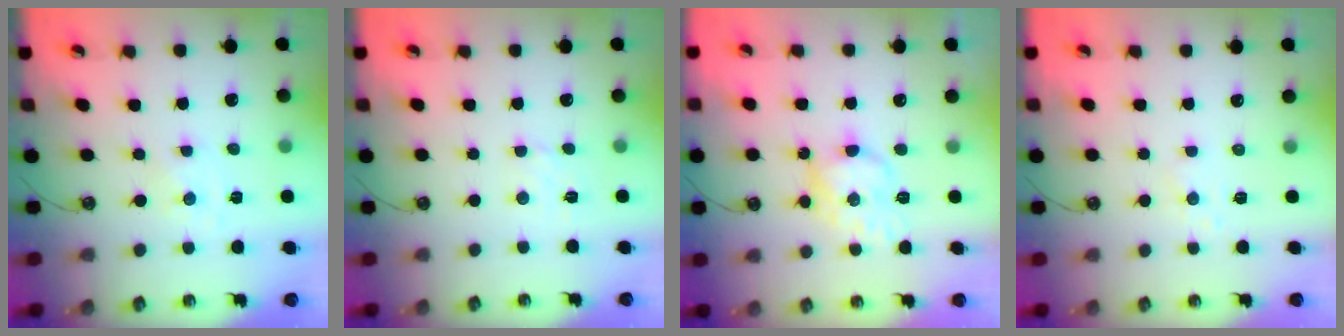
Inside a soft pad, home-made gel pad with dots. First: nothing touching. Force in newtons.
{"total": 2.5, "press": 2.4, "slide": 0.6}
{"total": 10.1, "press": 10.1, "slide": 0.4}
{"total": 5.3, "press": 5.3, "slide": 0.6}